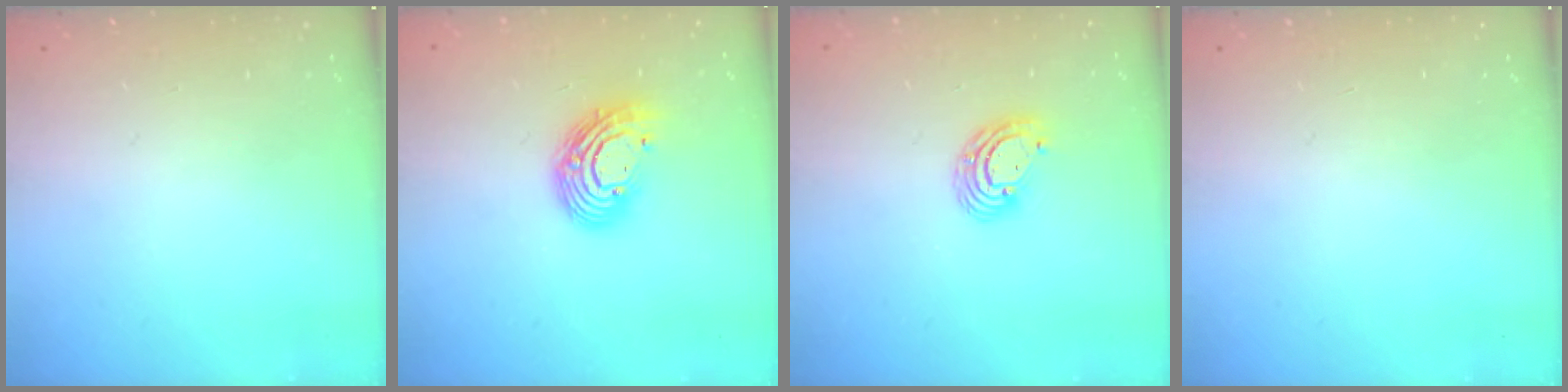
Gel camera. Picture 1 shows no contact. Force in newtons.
{"total": 11.9, "press": 11.9, "slide": 1.0}
{"total": 5.8, "press": 5.8, "slide": 0.4}
{"total": 0.0}